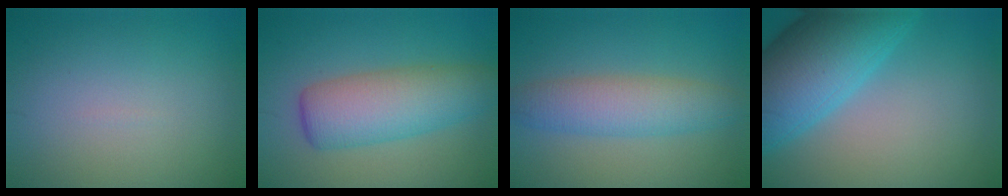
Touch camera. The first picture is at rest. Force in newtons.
{"total": 6.4, "press": 6.4, "slide": 0.1}
{"total": 4.7, "press": 4.7, "slide": 0.1}
{"total": 8.6, "press": 8.6, "slide": 0.3}